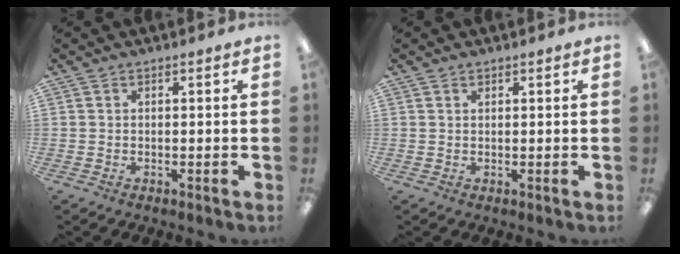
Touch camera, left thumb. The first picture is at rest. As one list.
[{"total": 0.7, "force": [0.6, 0.4, 0.1], "torque": [-0.002, 0.001, 0.011]}]